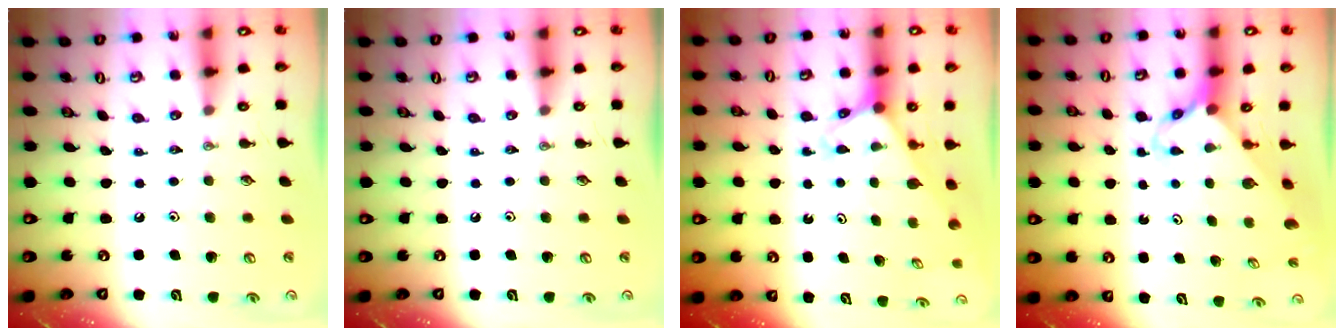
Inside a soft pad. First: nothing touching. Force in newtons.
{"total": 0.0}
{"total": 2.7, "press": 2.7, "slide": 0.2}
{"total": 2.7, "press": 2.7, "slide": 0.2}